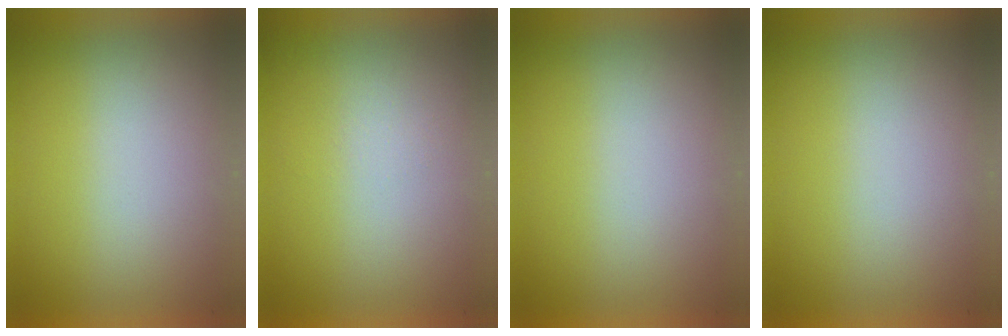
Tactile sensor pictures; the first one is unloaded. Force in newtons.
{"total": 1.2}
{"total": 0.0}
{"total": 0.0}